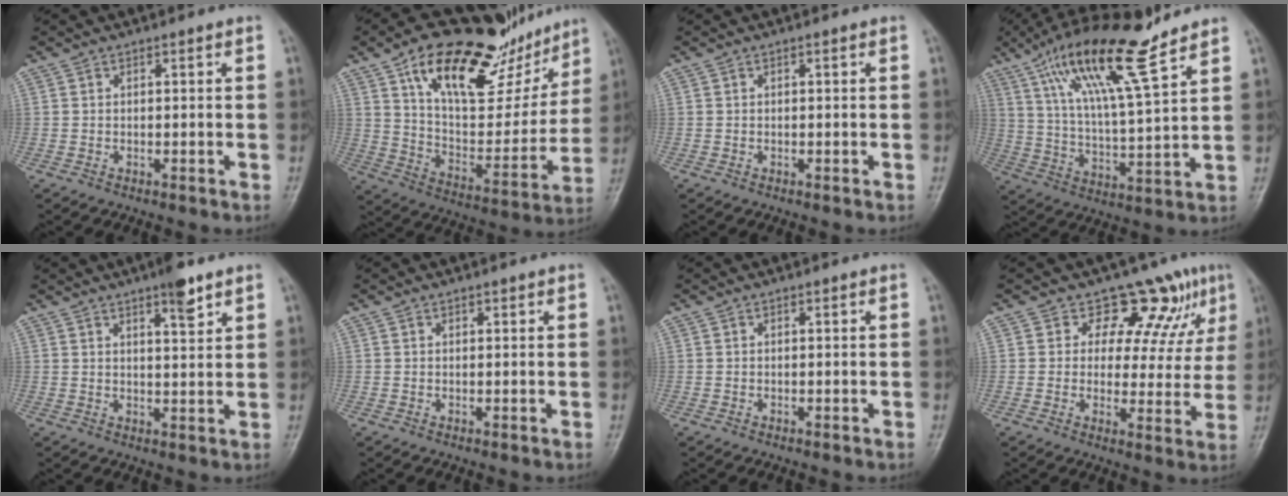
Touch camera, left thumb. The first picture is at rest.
{"total": 27.9, "force": [16.3, 13.1, 18.6], "torque": [-0.236, -0.026, 0.262]}
{"total": 0.0}
{"total": 17.7, "force": [11.3, 3.3, 13.2], "torque": [-0.230, -0.044, 0.208]}
{"total": 5.2, "force": [3.5, 1.1, 3.7], "torque": [-0.048, -0.022, 0.051]}
{"total": 0.6, "force": [0.5, 0.3, 0.1], "torque": [-0.001, -0.003, 0.006]}
{"total": 0.0}
{"total": 10.3, "force": [6.9, 5.9, 4.9], "torque": [-0.025, -0.040, 0.078]}